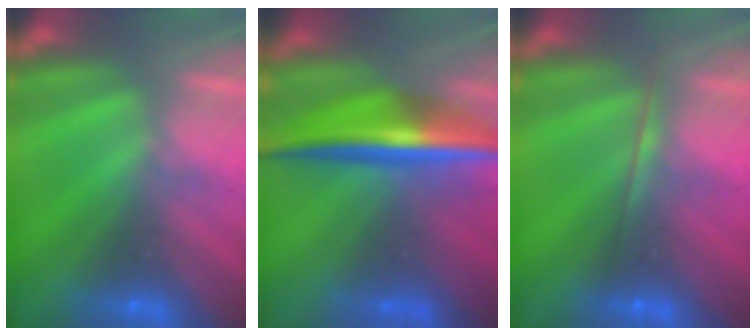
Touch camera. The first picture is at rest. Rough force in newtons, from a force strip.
{"total": 6.9}
{"total": 1.7}